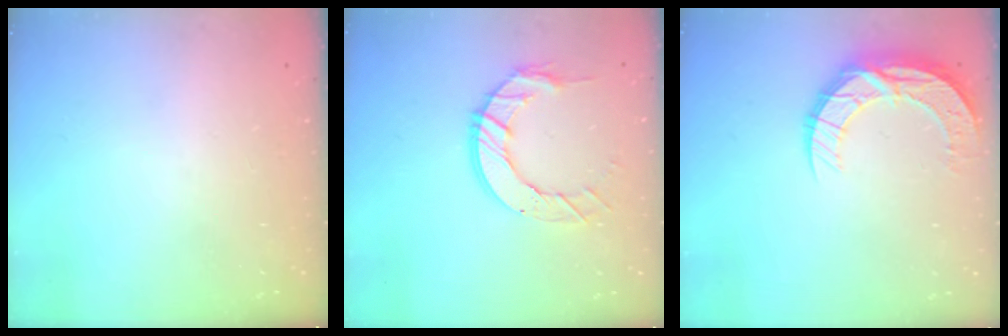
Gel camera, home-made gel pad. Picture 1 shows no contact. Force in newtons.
{"total": 10.7, "press": 10.6, "slide": 1.1}
{"total": 10.6, "press": 10.6, "slide": 0.7}